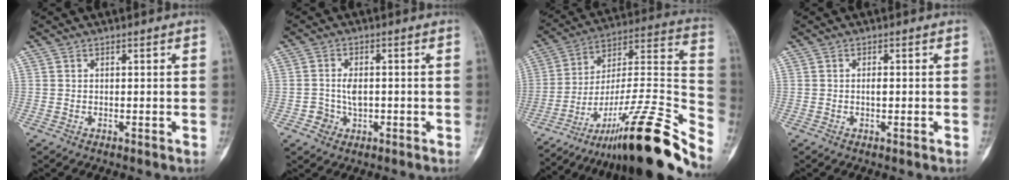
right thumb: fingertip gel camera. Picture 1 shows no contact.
{"total": 3.6, "force": [-0.7, 2.7, 2.3], "torque": [-0.025, 0.008, -0.010]}
{"total": 29.9, "force": [-21.0, 4.8, 20.7], "torque": [-0.249, 0.101, -0.332]}
{"total": 1.2, "force": [-0.2, 0.4, 1.1], "torque": [-0.019, 0.000, -0.004]}